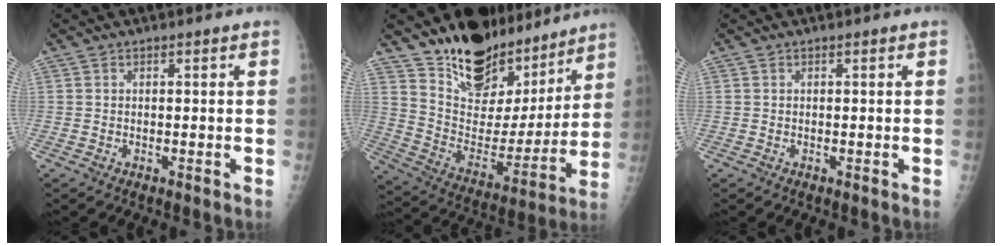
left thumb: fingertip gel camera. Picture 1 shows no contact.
{"total": 20.8, "force": [17.0, 9.7, 7.0], "torque": [-0.059, -0.120, 0.275]}
{"total": 0.0}